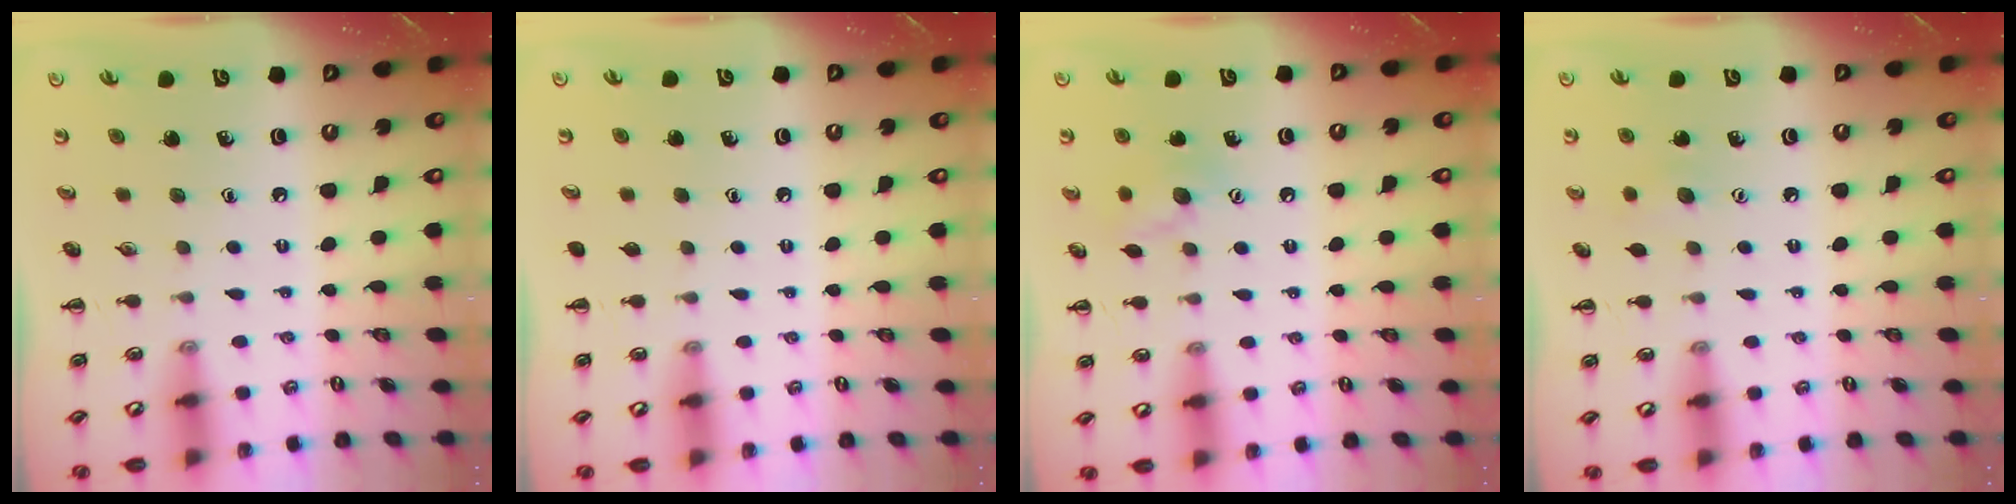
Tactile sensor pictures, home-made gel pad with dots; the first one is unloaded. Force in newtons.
{"total": 0.0}
{"total": 9.1, "press": 9.0, "slide": 1.5}
{"total": 5.4, "press": 5.3, "slide": 1.2}